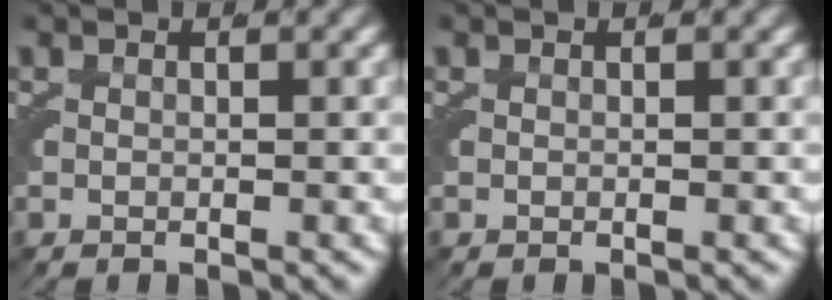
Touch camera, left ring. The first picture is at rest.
{"total": 0.0}